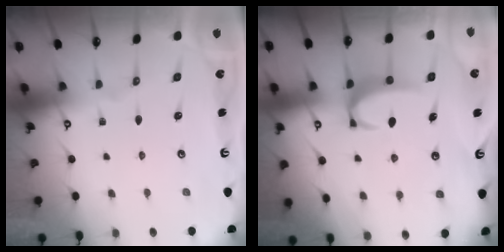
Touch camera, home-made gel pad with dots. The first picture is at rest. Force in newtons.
{"total": 3.4, "press": 3.4, "slide": 0.4}